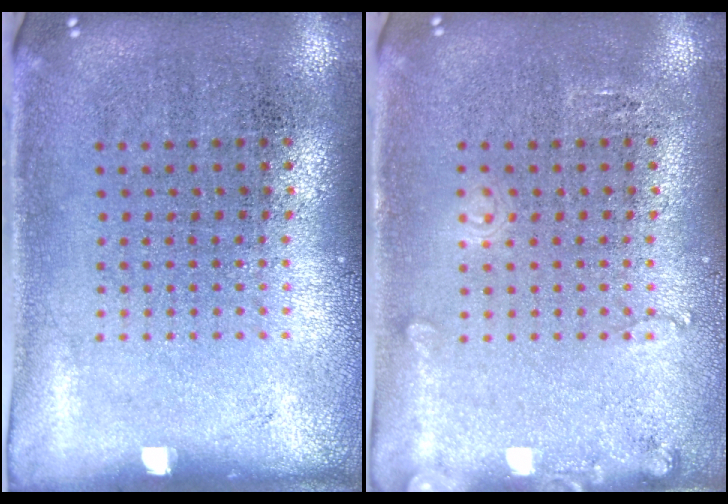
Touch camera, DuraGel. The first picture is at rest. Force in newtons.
{"total": 1.3, "press": 1.3, "slide": 0.2}